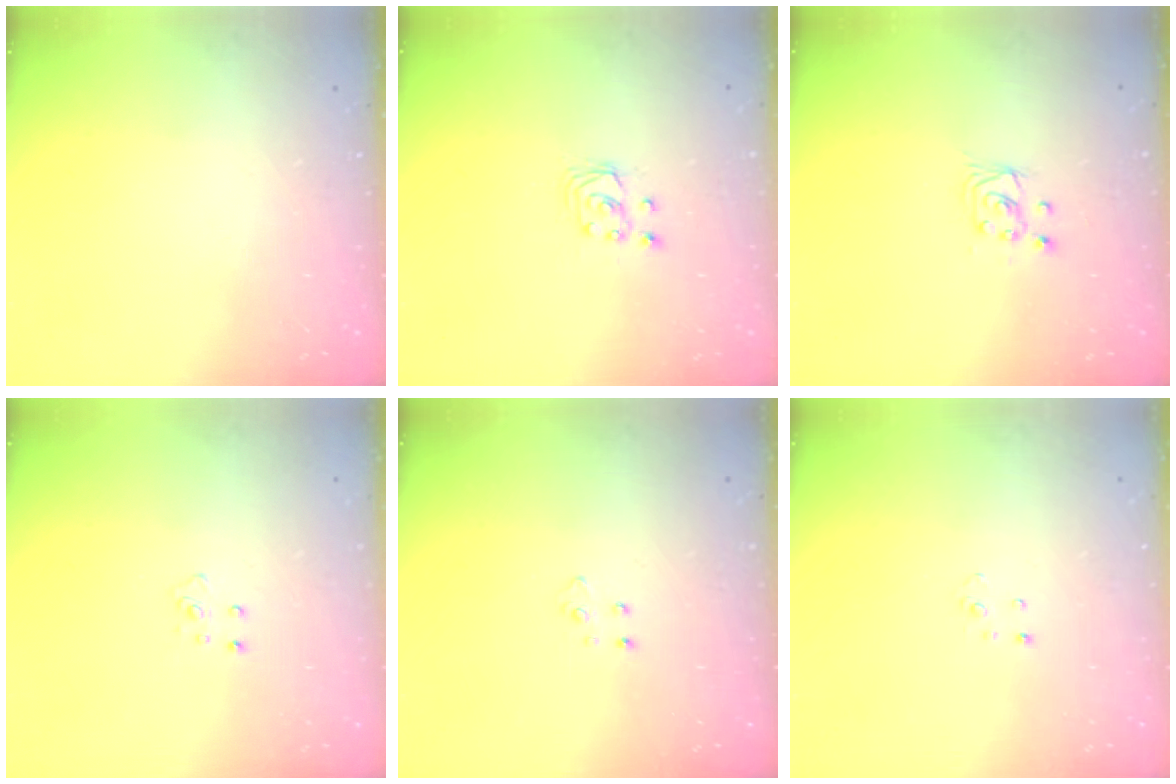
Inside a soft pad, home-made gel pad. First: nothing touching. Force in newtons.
{"total": 3.0, "press": 3.0, "slide": 0.3}
{"total": 3.0, "press": 3.0, "slide": 0.3}
{"total": 3.8, "press": 3.8, "slide": 0.3}
{"total": 3.2, "press": 3.2, "slide": 0.4}
{"total": 2.7, "press": 2.7, "slide": 0.3}